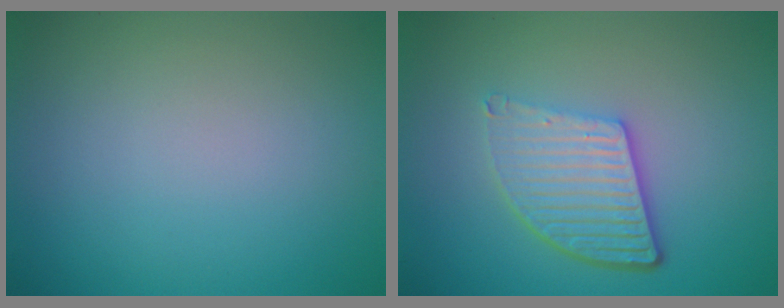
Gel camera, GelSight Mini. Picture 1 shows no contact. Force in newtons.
{"total": 5.3, "press": 3.8, "slide": 3.7}